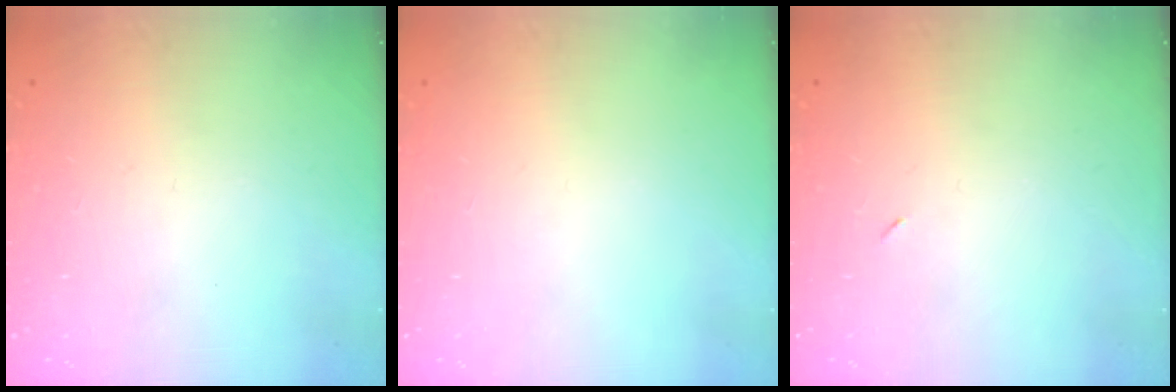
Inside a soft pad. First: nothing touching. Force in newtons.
{"total": 0.0}
{"total": 2.2, "press": 1.8, "slide": 1.2}